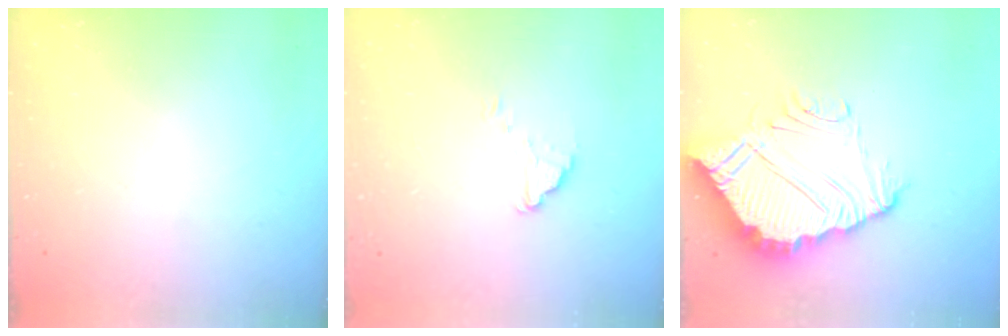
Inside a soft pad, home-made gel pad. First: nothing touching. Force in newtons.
{"total": 1.5, "press": 1.5, "slide": 0.1}
{"total": 12.8, "press": 12.8, "slide": 1.0}